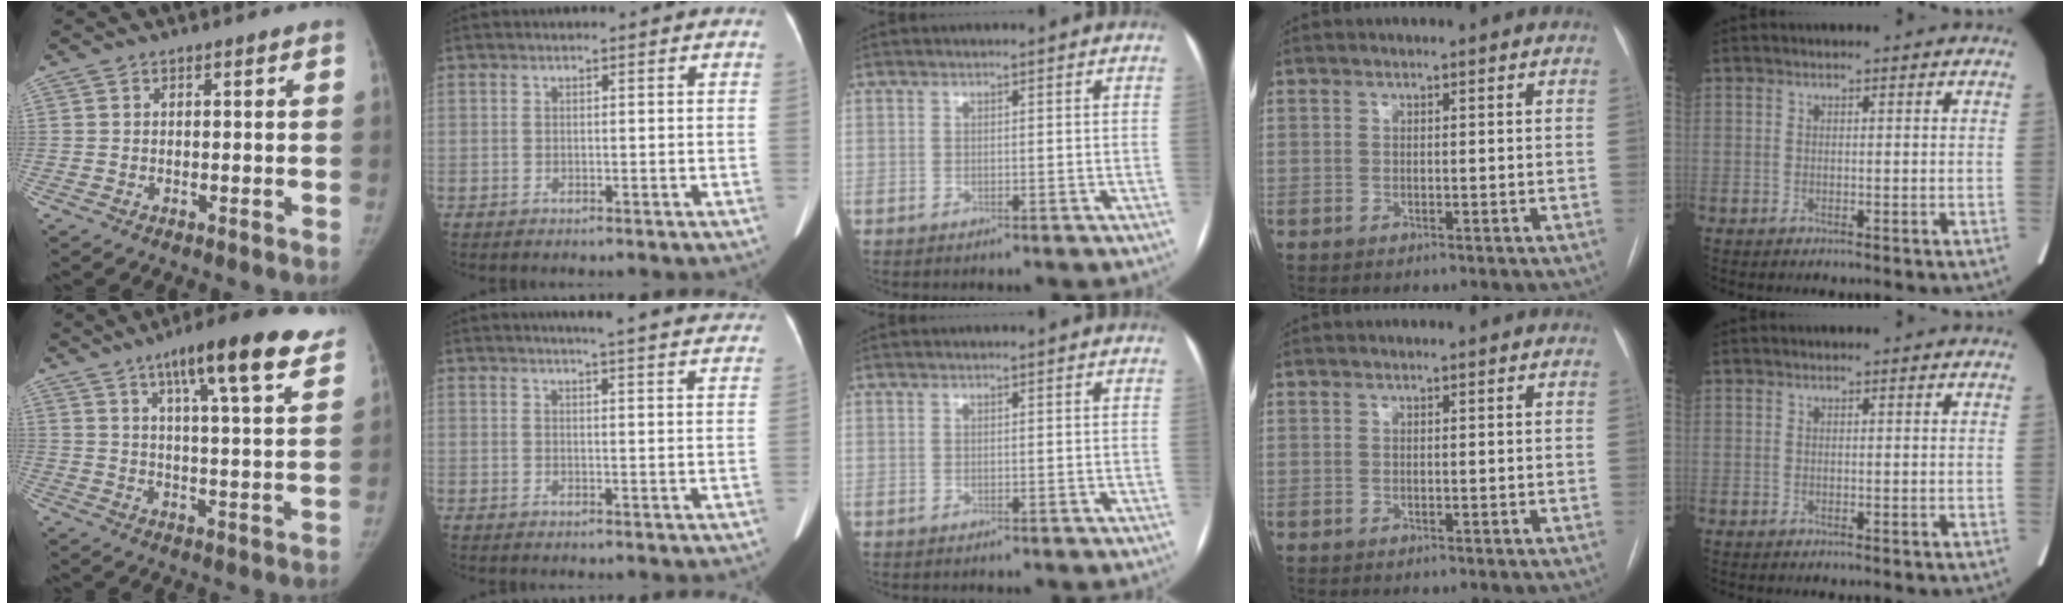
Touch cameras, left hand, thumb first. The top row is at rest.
{"thumb": {"total": 17.6, "force": [11.2, 3.2, 13.2], "torque": [-0.167, -0.034, 0.158]}, "index": {"total": 15.9, "force": [14.6, 1.1, 6.1], "torque": [-0.069, -0.013, 0.161]}}